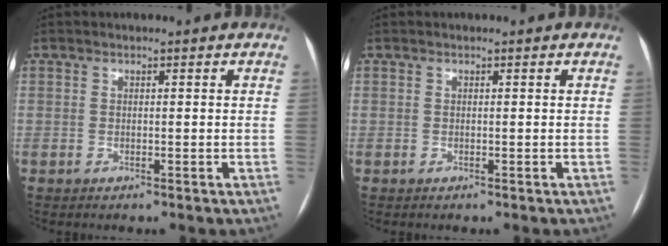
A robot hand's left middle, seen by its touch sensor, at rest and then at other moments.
{"total": 0.0}